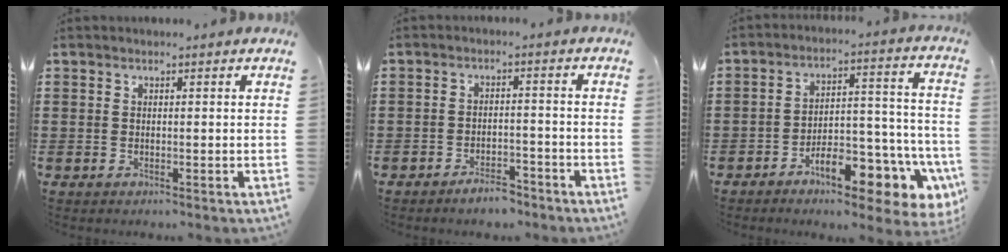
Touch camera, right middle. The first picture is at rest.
{"total": 3.4, "force": [-3.1, 0.9, 1.1], "torque": [-0.019, 0.009, -0.061]}
{"total": 10.7, "force": [-6.7, 4.4, 7.2], "torque": [-0.098, 0.019, -0.116]}